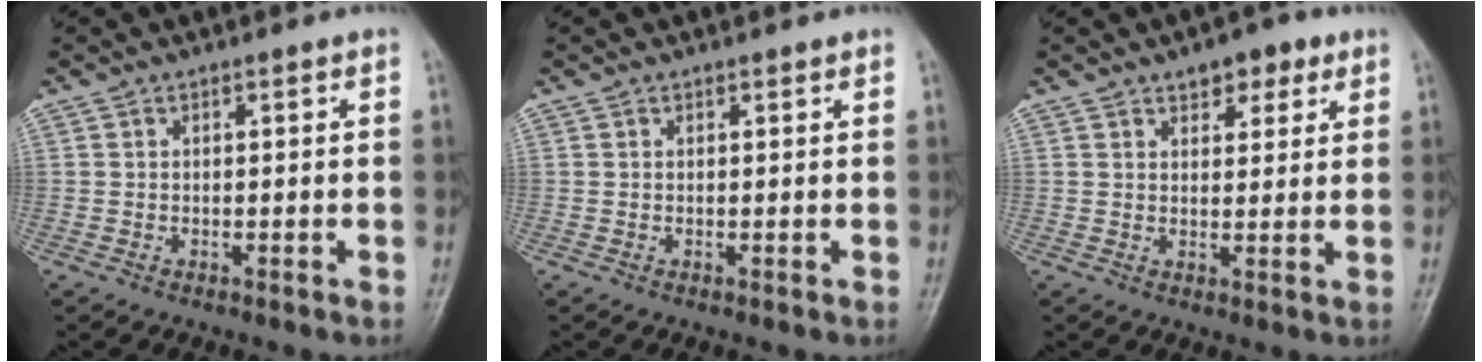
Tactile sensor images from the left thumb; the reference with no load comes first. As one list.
[{"total": 0.5, "force": [0.5, 0.1, 0.2], "torque": [-0.005, -0.002, 0.005]}, {"total": 5.8, "force": [3.4, 3.1, 3.6], "torque": [-0.020, -0.012, 0.045]}]